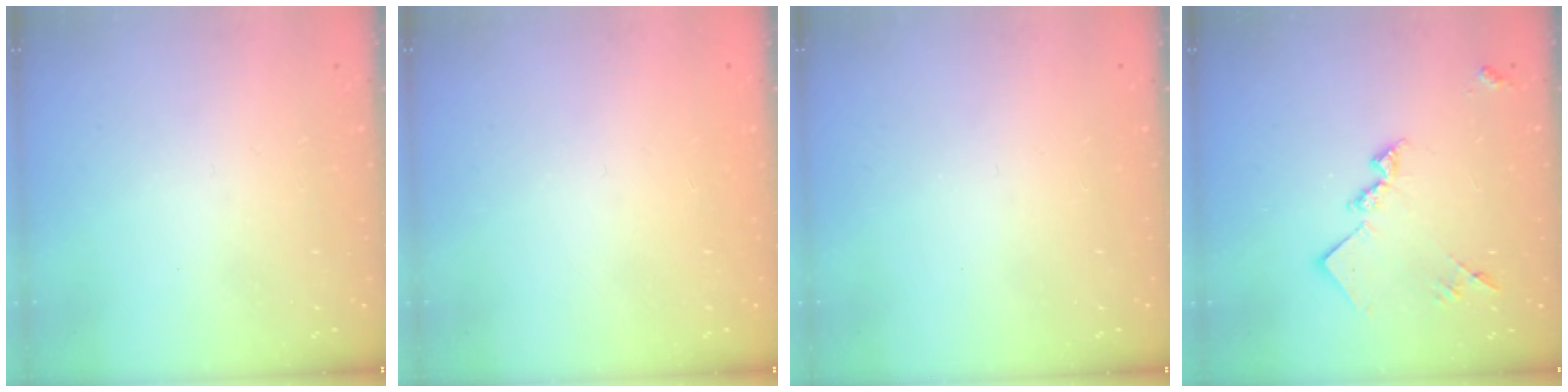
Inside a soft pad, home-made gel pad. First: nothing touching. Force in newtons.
{"total": 1.1, "press": 1.0, "slide": 0.1}
{"total": 0.0}
{"total": 13.9, "press": 13.8, "slide": 0.9}